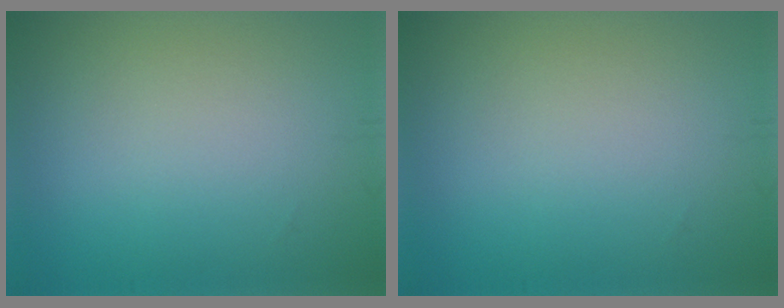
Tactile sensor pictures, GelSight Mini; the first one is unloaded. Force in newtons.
{"total": 0.0}